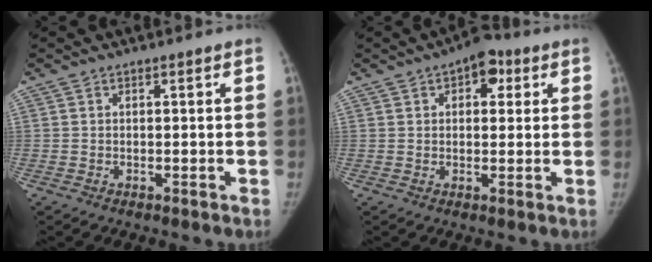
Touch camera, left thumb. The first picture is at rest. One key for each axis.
{"total": 6.7, "fx": 2.8, "fy": 4.0, "fz": 4.6, "tx": -0.026, "ty": -0.001, "tz": 0.028}